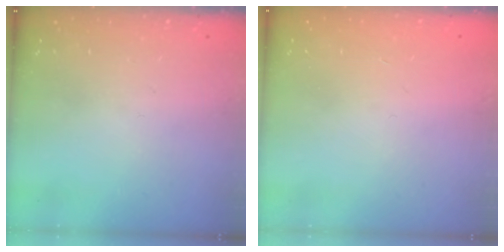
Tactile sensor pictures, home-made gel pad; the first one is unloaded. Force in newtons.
{"total": 0.8, "press": 0.8, "slide": 0.2}